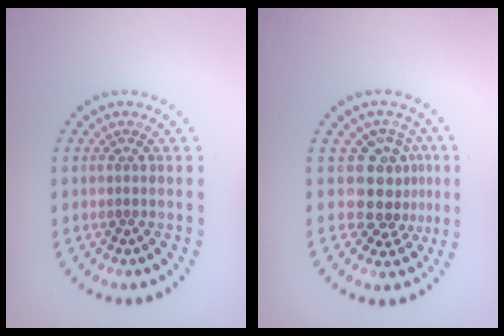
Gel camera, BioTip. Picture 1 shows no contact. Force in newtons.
{"total": 3.9, "press": 3.0, "slide": 2.6}